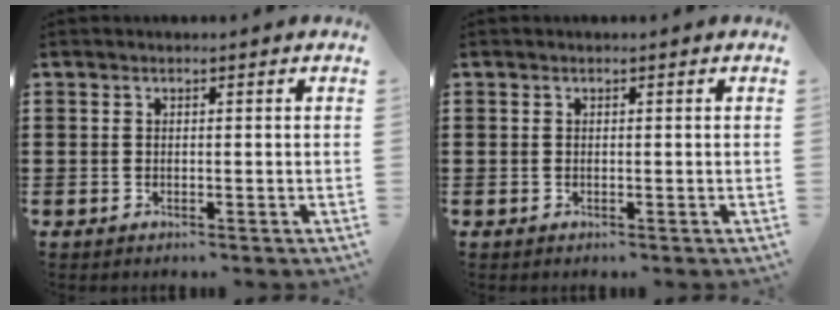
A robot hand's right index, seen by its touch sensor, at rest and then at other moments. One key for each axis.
{"total": 0.0}